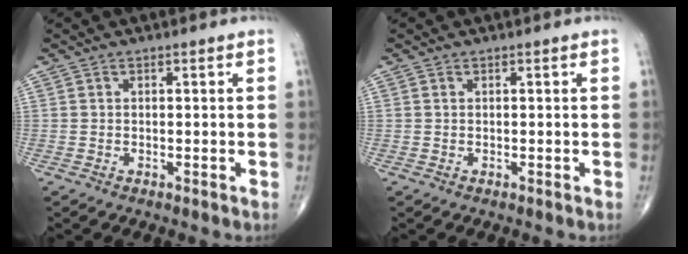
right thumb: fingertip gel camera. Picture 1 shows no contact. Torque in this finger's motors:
{"motor_torque": [0.06, 0.07, 0.05, 0.06, 0.02]}